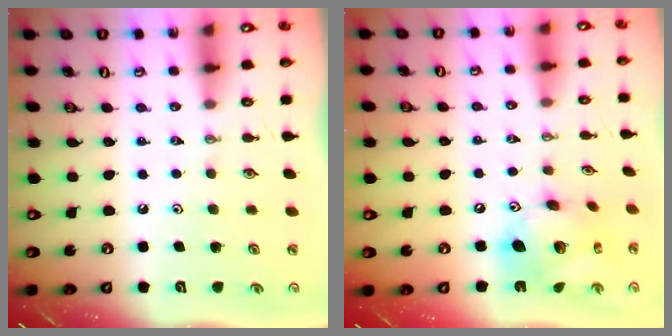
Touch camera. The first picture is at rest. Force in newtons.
{"total": 16.9, "press": 16.8, "slide": 1.5}